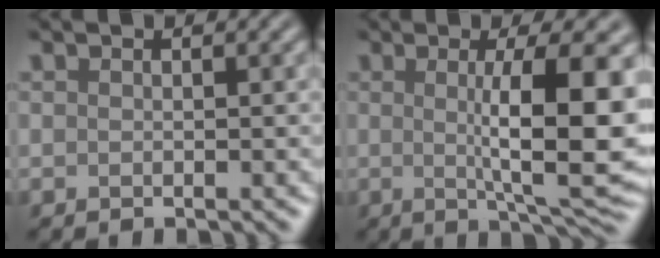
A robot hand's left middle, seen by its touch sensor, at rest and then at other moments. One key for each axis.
{"total": 9.7, "fx": 0.4, "fy": 2.1, "fz": 9.5, "tx": -0.126, "ty": -0.004, "tz": 0.017}